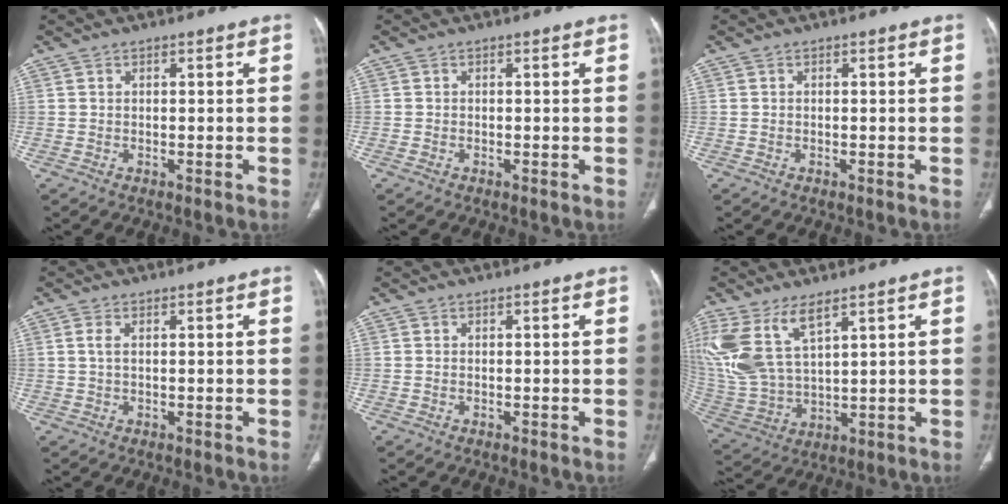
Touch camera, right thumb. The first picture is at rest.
{"total": 0.6, "force": [-0.3, 0.4, 0.4], "torque": [-0.011, 0.003, -0.005]}
{"total": 0.0}
{"total": 1.8, "force": [0.4, 0.8, 1.5], "torque": [-0.043, 0.007, 0.014]}
{"total": 0.0}
{"total": 14.6, "force": [7.6, 6.5, 10.7], "torque": [-0.240, -0.025, 0.172]}